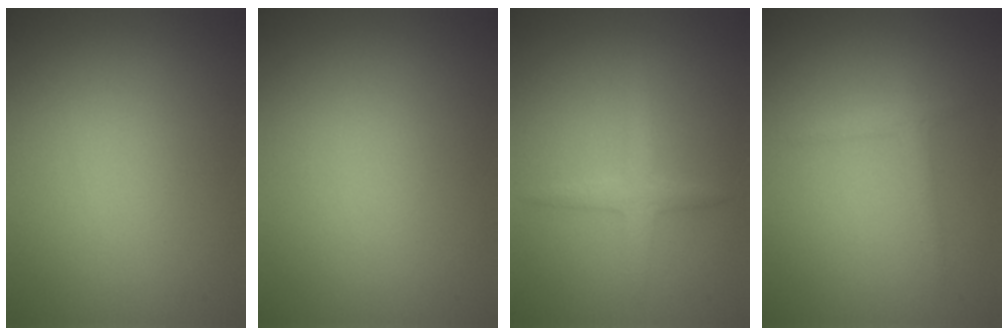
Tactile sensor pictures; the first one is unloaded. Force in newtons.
{"total": 0.0}
{"total": 1.9, "press": 1.9, "slide": 0.1}
{"total": 1.2, "press": 1.2, "slide": 0.1}